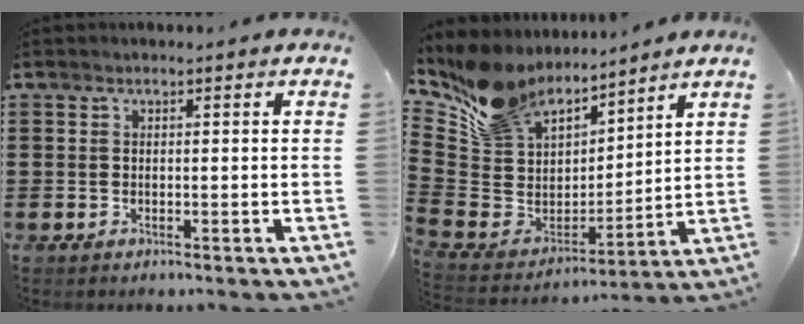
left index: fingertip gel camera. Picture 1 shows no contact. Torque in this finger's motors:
{"motor_torque": [1.55, -0.59, 0.65, 0.14]}